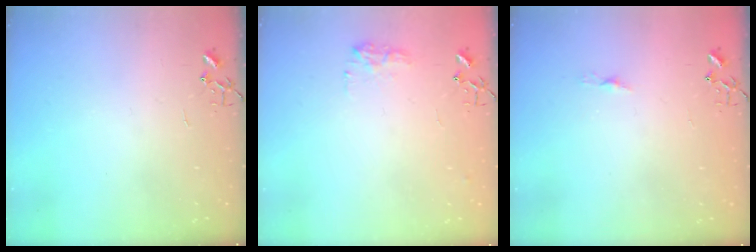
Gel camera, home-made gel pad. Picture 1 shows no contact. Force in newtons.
{"total": 8.5, "press": 8.4, "slide": 0.3}
{"total": 3.4, "press": 3.4, "slide": 0.3}